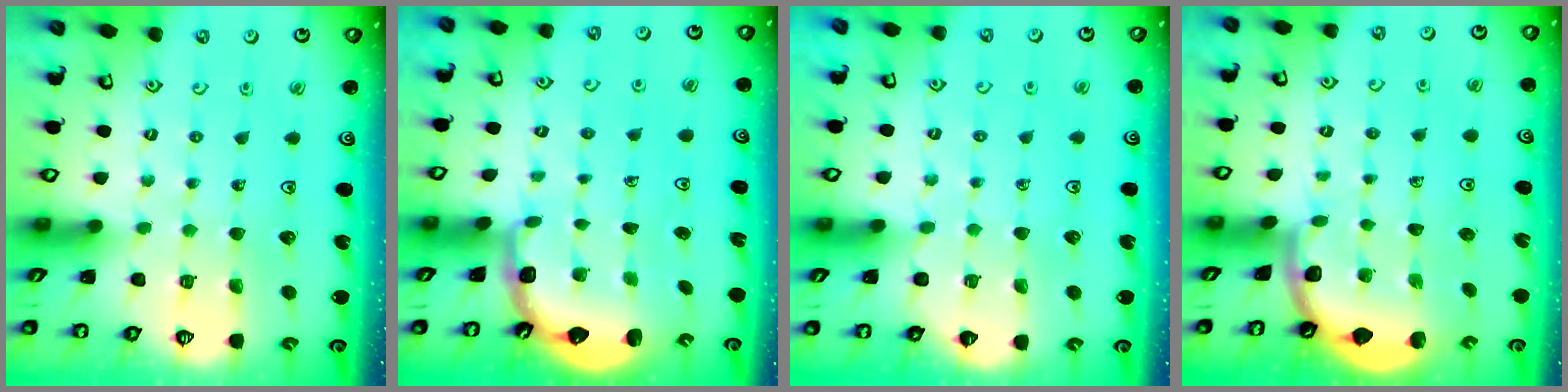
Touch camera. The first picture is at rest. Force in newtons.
{"total": 2.5, "press": 2.1, "slide": 1.3}
{"total": 2.5, "press": 2.5, "slide": 0.3}
{"total": 1.7, "press": 1.6, "slide": 0.1}